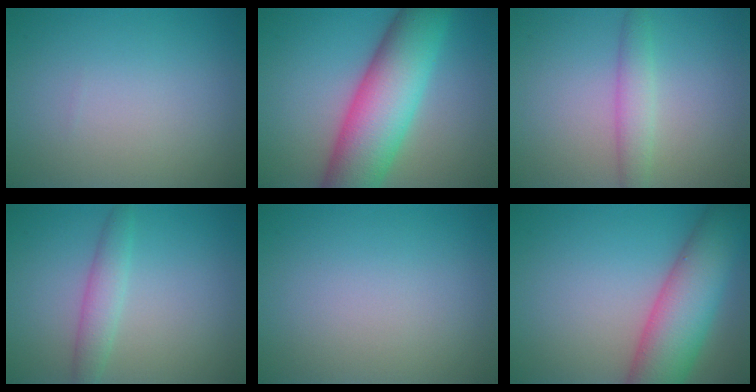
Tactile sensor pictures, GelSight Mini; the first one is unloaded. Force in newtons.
{"total": 11.0, "press": 11.0, "slide": 0.6}
{"total": 2.4, "press": 2.4, "slide": 0.1}
{"total": 2.3, "press": 2.3, "slide": 0.1}
{"total": 0.0}
{"total": 9.1, "press": 9.1, "slide": 0.3}